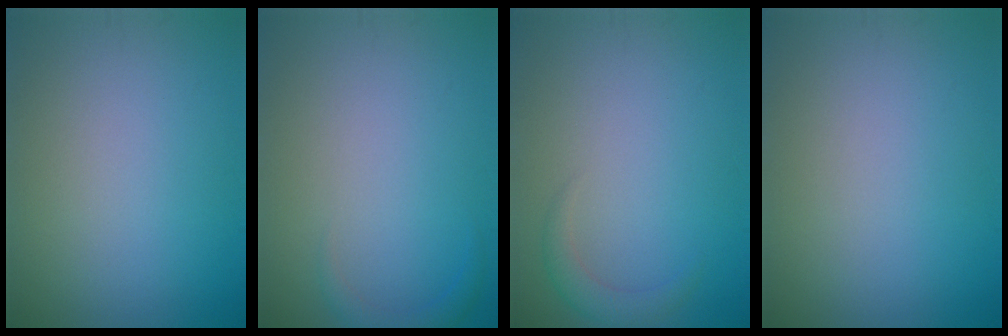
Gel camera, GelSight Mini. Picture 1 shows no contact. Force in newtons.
{"total": 1.2, "press": 1.2, "slide": 0.2}
{"total": 1.8, "press": 1.8, "slide": 0.3}
{"total": 0.0}